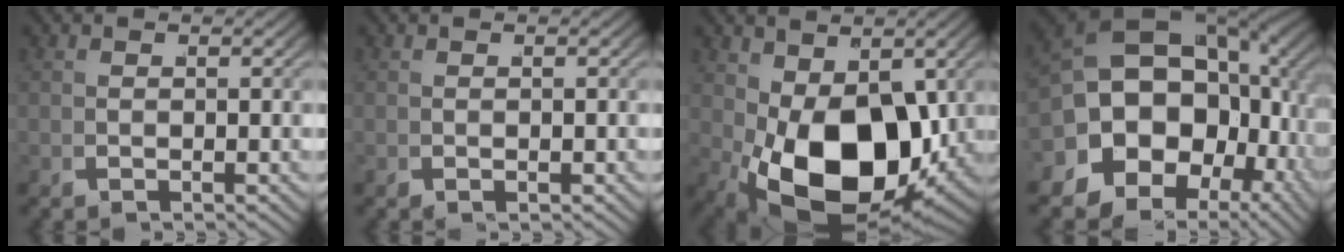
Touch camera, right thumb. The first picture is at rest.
{"total": 0.0}
{"total": 14.7, "force": [-1.8, 8.8, 11.7], "torque": [-0.227, -0.068, 0.013]}
{"total": 20.2, "force": [-0.1, 14.9, 13.6], "torque": [-0.253, -0.046, 0.014]}